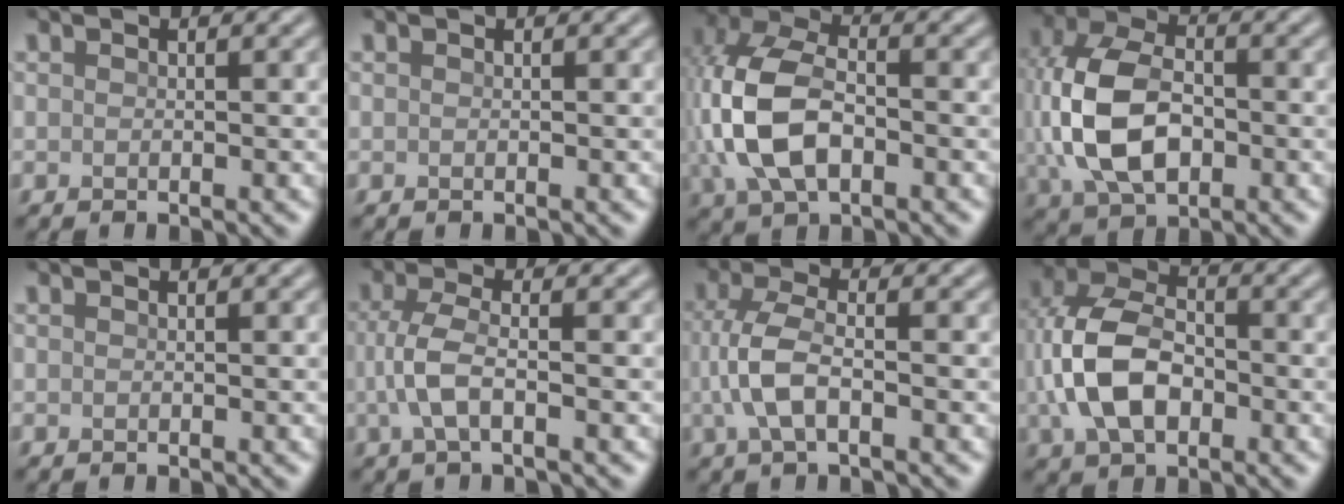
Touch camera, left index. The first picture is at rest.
{"total": 0.0}
{"total": 8.9, "force": [-1.0, 5.4, 7.0], "torque": [-0.166, 0.007, -0.028]}
{"total": 9.7, "force": [-0.3, 6.4, 7.3], "torque": [-0.174, 0.001, -0.010]}
{"total": 0.0}
{"total": 3.3, "force": [-0.6, 1.2, 3.0], "torque": [-0.070, 0.001, -0.016]}
{"total": 4.2, "force": [-0.7, 1.8, 3.8], "torque": [-0.092, 0.002, -0.019]}
{"total": 8.1, "force": [-0.9, 5.3, 6.0], "torque": [-0.139, 0.006, -0.027]}